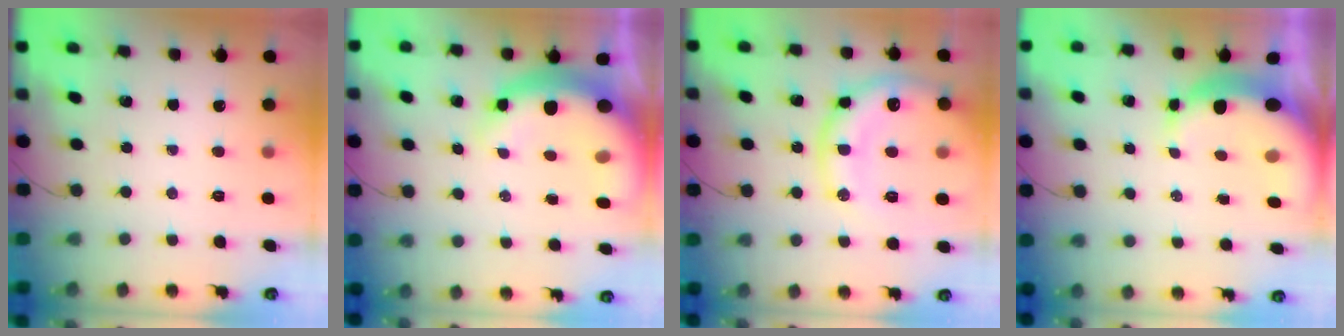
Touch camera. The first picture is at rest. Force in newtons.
{"total": 13.9, "press": 13.7, "slide": 2.7}
{"total": 17.2, "press": 17.1, "slide": 2.0}
{"total": 8.8, "press": 8.6, "slide": 1.7}